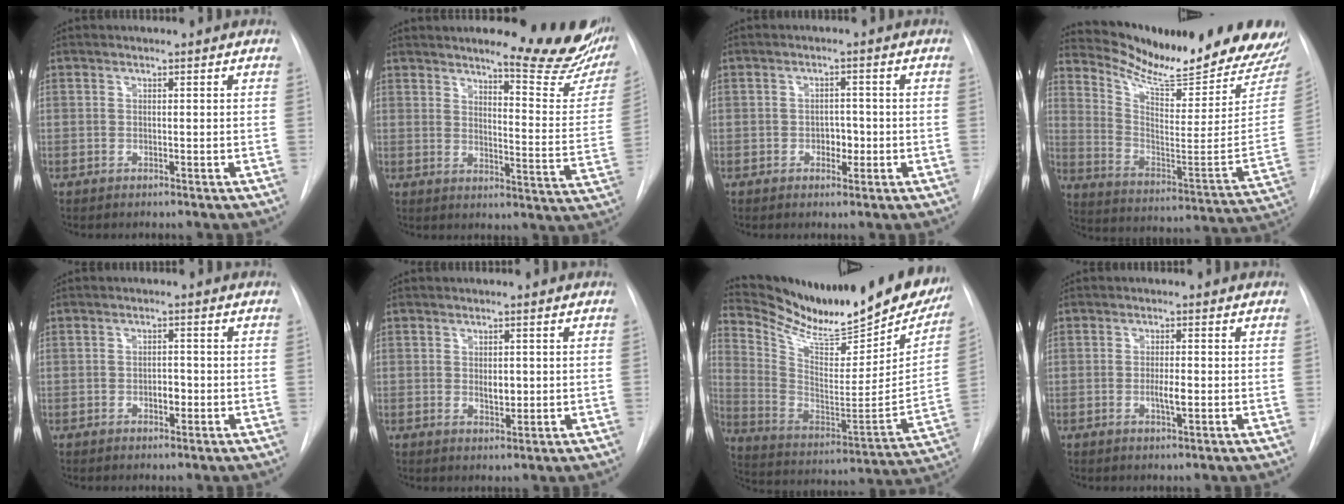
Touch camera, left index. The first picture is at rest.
{"total": 16.9, "force": [14.3, 2.4, 8.7], "torque": [-0.096, -0.077, 0.162]}
{"total": 2.5, "force": [-0.7, 1.7, 1.7], "torque": [-0.020, 0.006, -0.009]}
{"total": 25.2, "force": [22.8, 1.9, 10.4], "torque": [-0.167, -0.107, 0.316]}
{"total": 2.0, "force": [-0.7, 1.1, 1.5], "torque": [-0.021, 0.004, -0.009]}
{"total": 2.2, "force": [0.2, 1.3, 1.8], "torque": [-0.028, -0.004, 0.007]}
{"total": 28.2, "force": [24.4, 6.4, 12.6], "torque": [-0.203, -0.068, 0.352]}
{"total": 2.5, "force": [-0.5, 0.4, 2.4], "torque": [-0.045, -0.001, -0.008]}